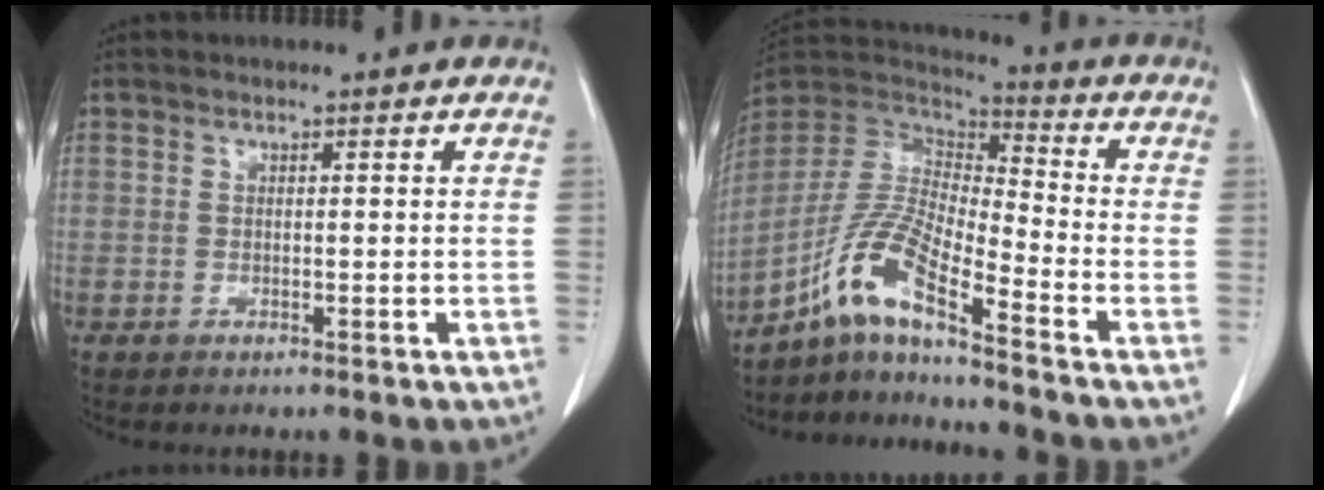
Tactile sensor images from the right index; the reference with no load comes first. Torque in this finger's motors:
{"motor_torque": [0.15, -0.10, 0.32, 0.10]}